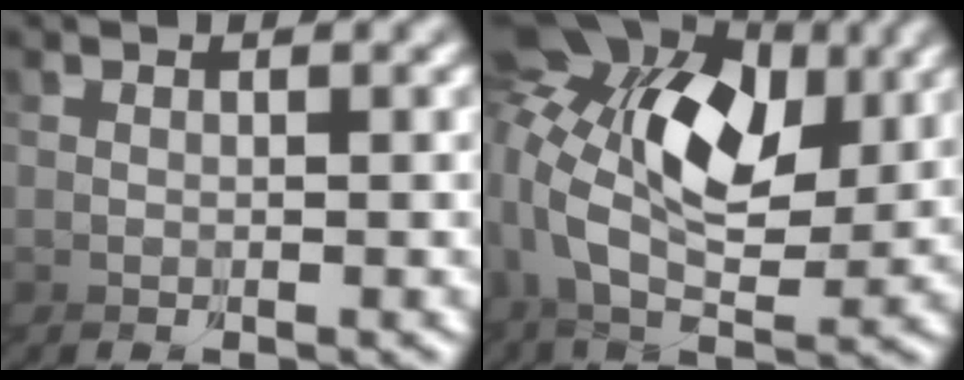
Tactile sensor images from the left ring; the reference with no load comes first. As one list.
[{"total": 8.4, "force": [2.9, 5.6, 5.6], "torque": [-0.104, 0.017, 0.029]}]